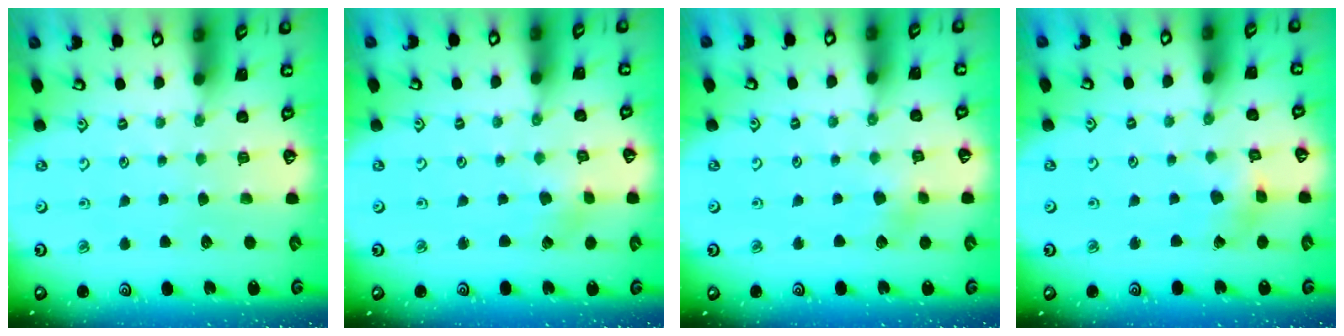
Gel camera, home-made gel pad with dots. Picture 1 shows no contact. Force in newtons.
{"total": 0.9, "press": 0.9, "slide": 0.2}
{"total": 5.0, "press": 5.0, "slide": 0.4}
{"total": 2.4, "press": 2.4, "slide": 0.5}